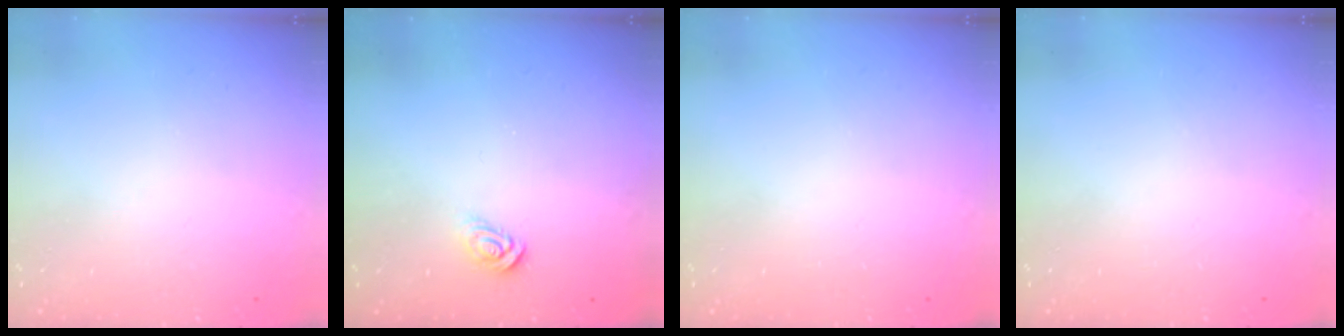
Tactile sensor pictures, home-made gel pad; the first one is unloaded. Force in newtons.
{"total": 3.4, "press": 3.4, "slide": 0.4}
{"total": 0.0}
{"total": 0.0}